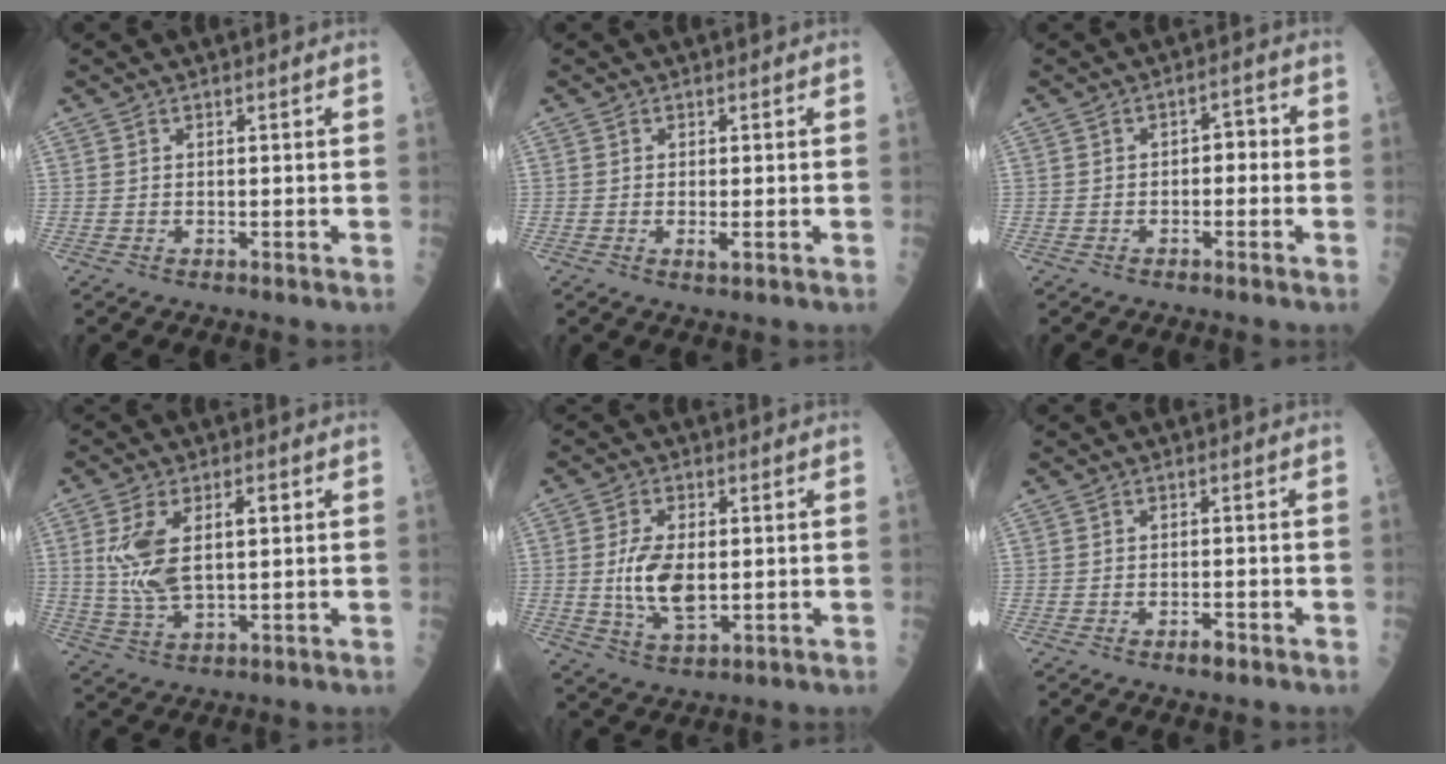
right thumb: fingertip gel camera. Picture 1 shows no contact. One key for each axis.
{"total": 1.5, "fx": -0.4, "fy": 0.3, "fz": 1.4, "tx": -0.026, "ty": -0.005, "tz": -0.007}
{"total": 3.1, "fx": -0.5, "fy": 2.1, "fz": 2.3, "tx": -0.014, "ty": 0.018, "tz": -0.014}
{"total": 11.1, "fx": 2.0, "fy": 5.3, "fz": 9.6, "tx": -0.191, "ty": 0.005, "tz": 0.044}
{"total": 9.5, "fx": 0.0, "fy": 4.8, "fz": 8.2, "tx": -0.153, "ty": -0.009, "tz": 0.006}
{"total": 1.8, "fx": -1.2, "fy": 0.6, "fz": 1.2, "tx": -0.016, "ty": 0.006, "tz": -0.020}